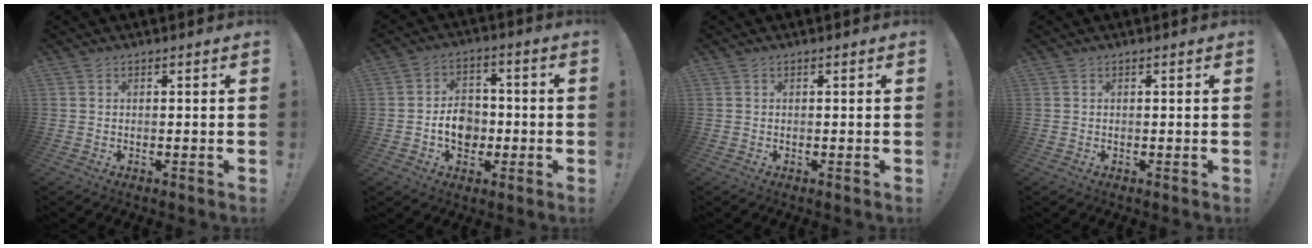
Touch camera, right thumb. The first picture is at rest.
{"total": 9.2, "force": [-2.0, 7.4, 5.1], "torque": [-0.082, 0.008, -0.036]}
{"total": 0.0}
{"total": 0.0}